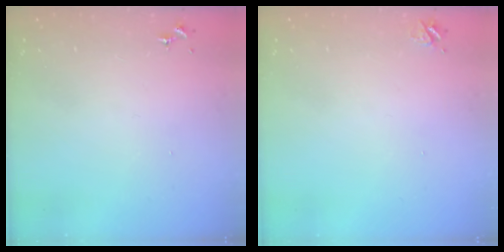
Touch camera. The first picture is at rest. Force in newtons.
{"total": 3.7, "press": 3.6, "slide": 0.5}